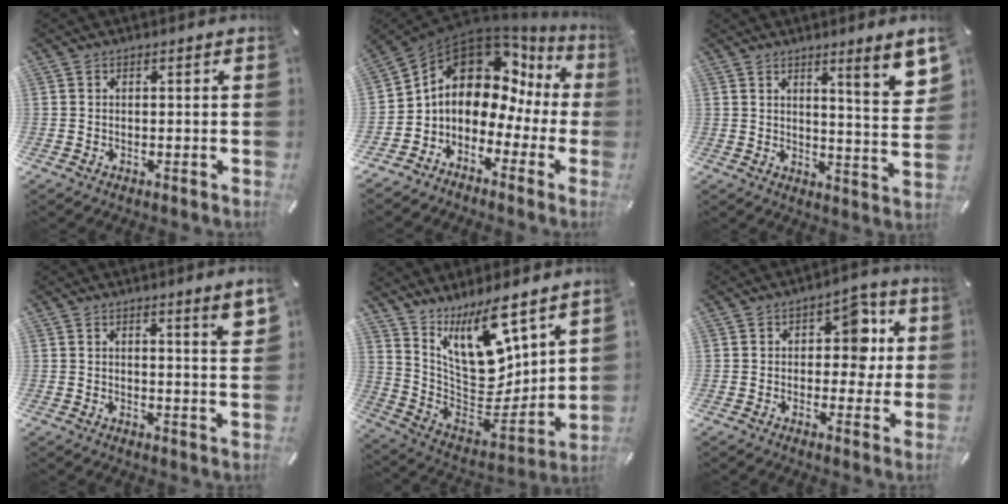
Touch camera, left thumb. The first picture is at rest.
{"total": 11.9, "force": [4.0, 9.1, 6.5], "torque": [-0.116, -0.036, 0.066]}
{"total": 8.3, "force": [5.7, 0.0, 6.1], "torque": [-0.087, -0.043, 0.088]}
{"total": 4.2, "force": [2.3, -0.1, 3.4], "torque": [-0.051, -0.017, 0.035]}
{"total": 15.2, "force": [9.6, 7.2, 9.3], "torque": [-0.158, -0.095, 0.178]}
{"total": 9.1, "force": [1.9, 6.3, 6.3], "torque": [-0.067, -0.003, 0.023]}